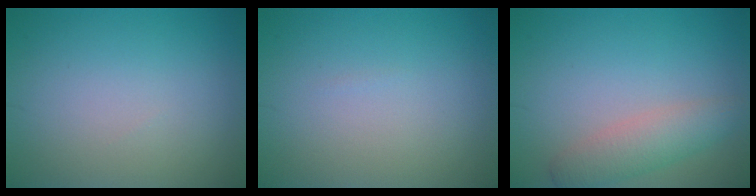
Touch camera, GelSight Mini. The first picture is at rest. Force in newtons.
{"total": 0.0}
{"total": 3.2, "press": 3.2, "slide": 0.1}